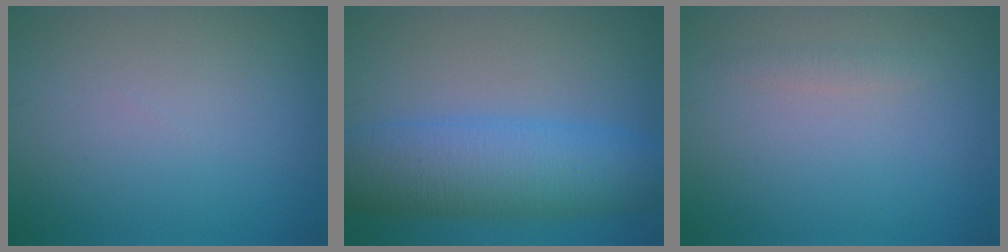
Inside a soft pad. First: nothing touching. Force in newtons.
{"total": 8.8, "press": 8.8, "slide": 0.2}
{"total": 0.8, "press": 0.8, "slide": 0.0}